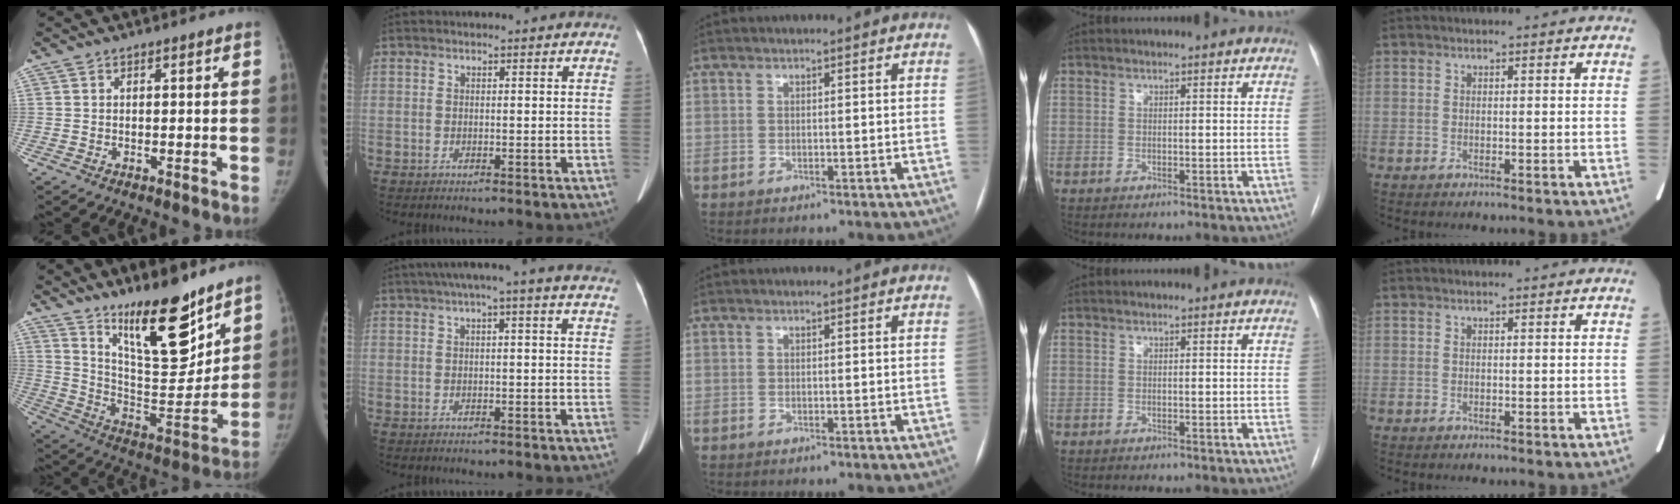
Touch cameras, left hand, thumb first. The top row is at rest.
{"thumb": {"total": 19.9, "force": [13.9, 6.1, 12.9], "torque": [-0.153, -0.108, 0.235]}, "index": {"total": 11.0, "force": [8.6, 0.3, 6.8], "torque": [-0.108, 0.042, 0.095]}}